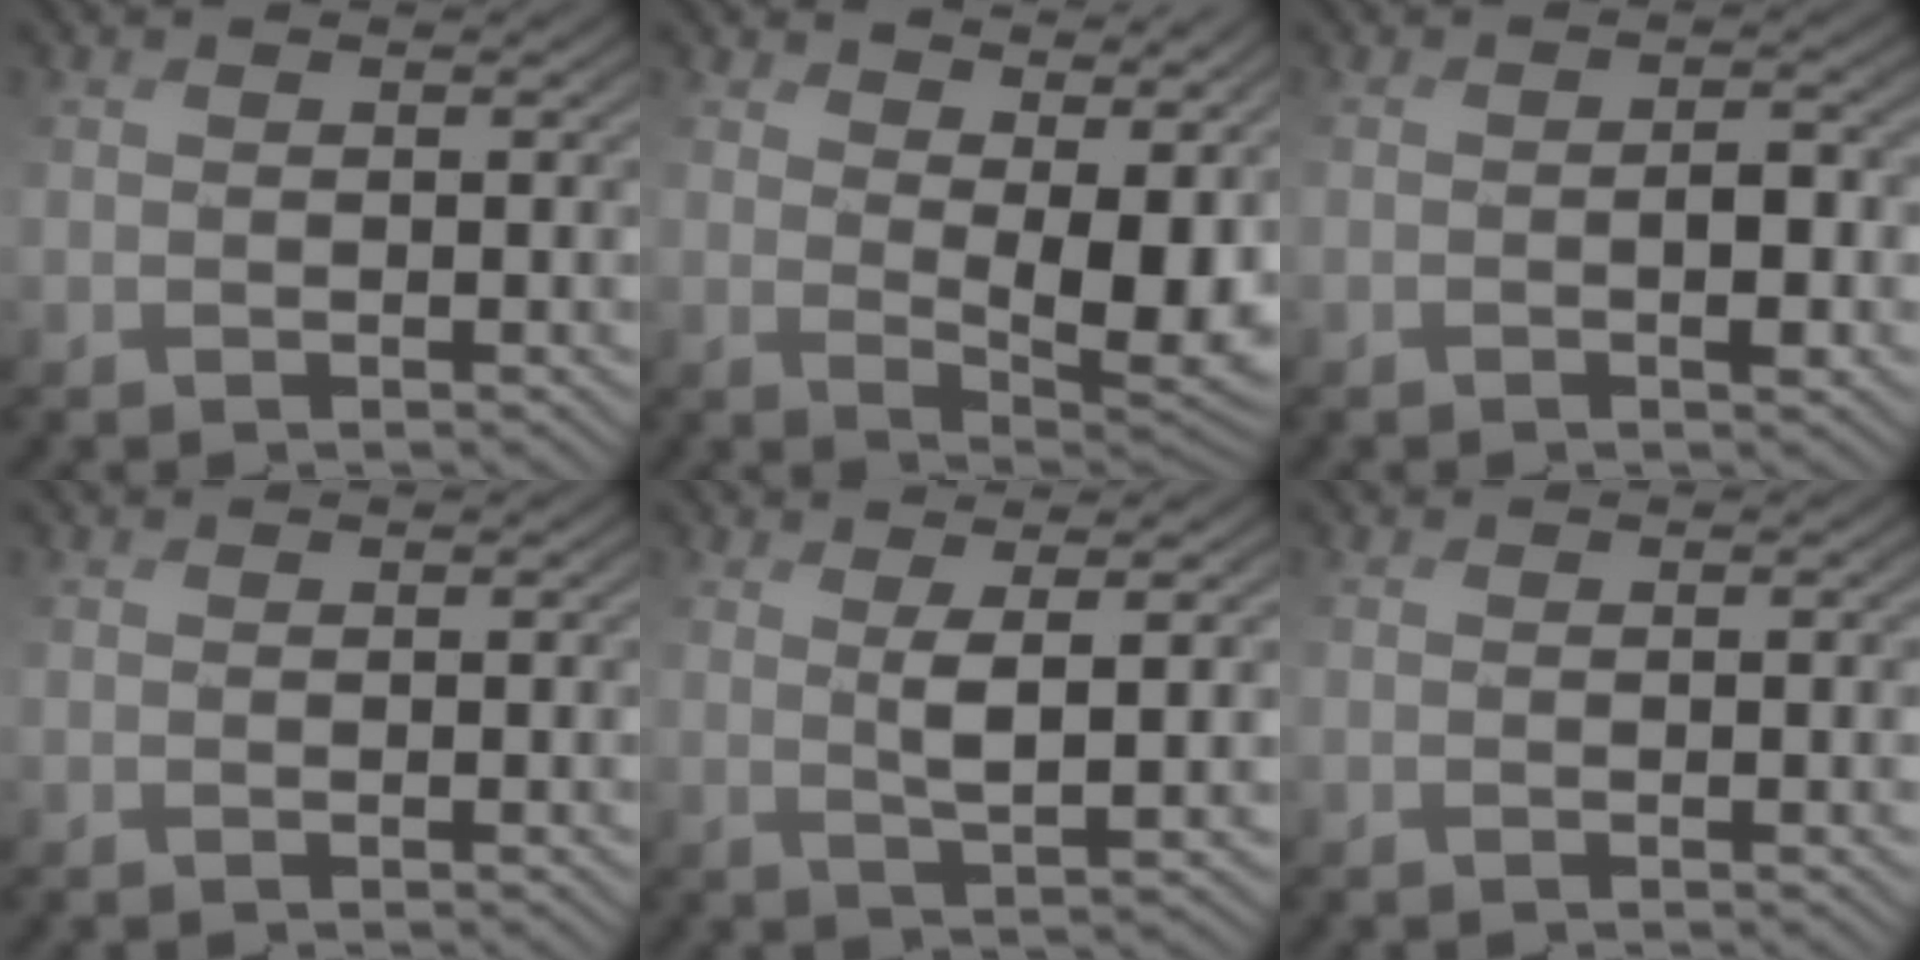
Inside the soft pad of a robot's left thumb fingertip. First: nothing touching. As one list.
[{"total": 10.7, "force": [5.0, 5.2, 7.9], "torque": [-0.138, -0.010, 0.109]}, {"total": 3.3, "force": [-1.0, 1.6, 2.7], "torque": [-0.033, 0.006, -0.010]}, {"total": 0.0}, {"total": 3.2, "force": [1.9, -0.4, 2.6], "torque": [-0.055, 0.012, 0.040]}, {"total": 0.5, "force": [0.0, 0.0, 0.5], "torque": [-0.010, -0.002, 0.003]}]